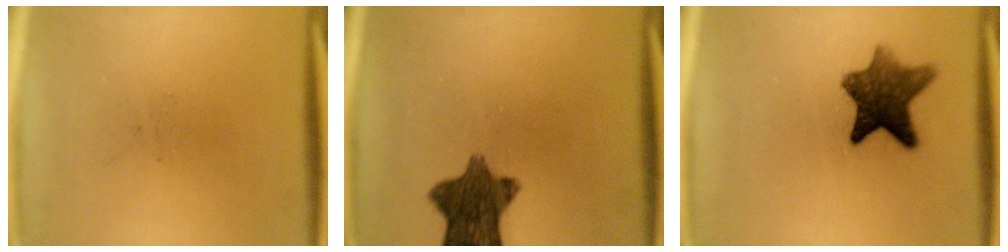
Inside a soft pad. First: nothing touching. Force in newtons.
{"total": 10.2}
{"total": 9.2}